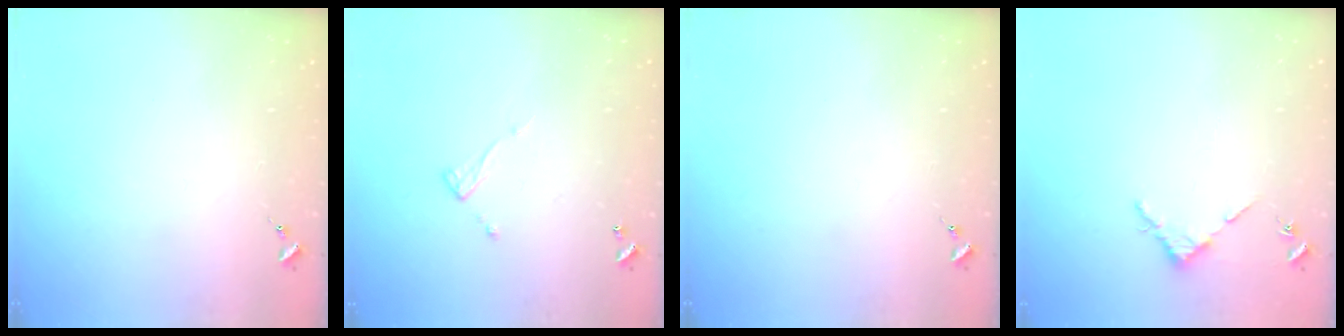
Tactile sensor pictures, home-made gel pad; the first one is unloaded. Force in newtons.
{"total": 5.3, "press": 5.3, "slide": 0.2}
{"total": 0.0}
{"total": 2.7, "press": 2.7, "slide": 0.3}